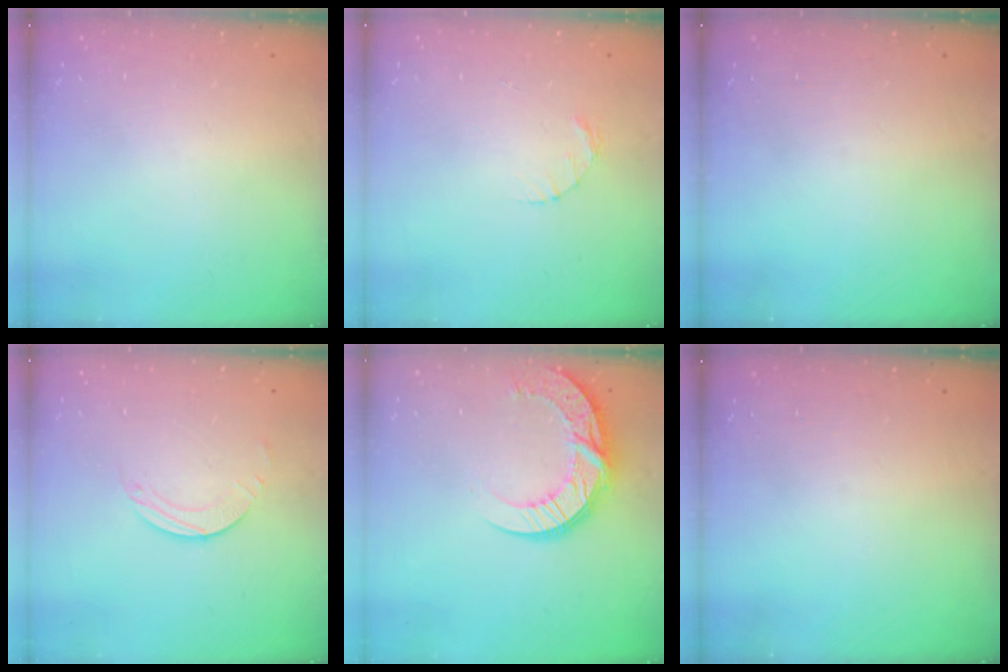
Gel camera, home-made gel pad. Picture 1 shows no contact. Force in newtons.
{"total": 1.4, "press": 1.4, "slide": 0.2}
{"total": 0.0}
{"total": 2.0, "press": 2.0, "slide": 0.2}
{"total": 13.9, "press": 13.8, "slide": 1.4}
{"total": 0.0}